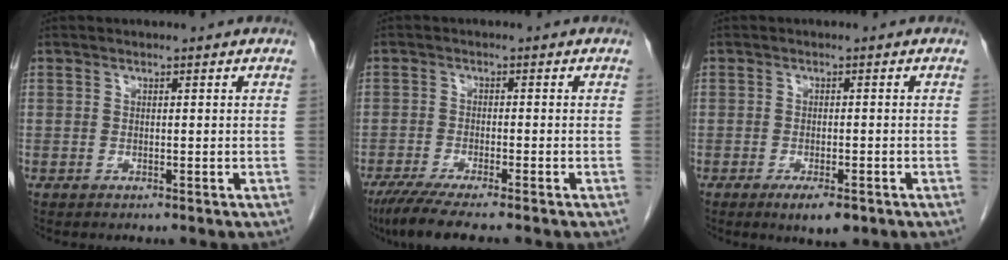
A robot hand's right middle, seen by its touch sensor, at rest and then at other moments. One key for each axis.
{"total": 7.7, "fx": -6.1, "fy": 0.3, "fz": 4.6, "tx": -0.074, "ty": -0.020, "tz": -0.101}
{"total": 4.3, "fx": -2.6, "fy": 1.3, "fz": 3.2, "tx": -0.051, "ty": -0.005, "tz": -0.032}